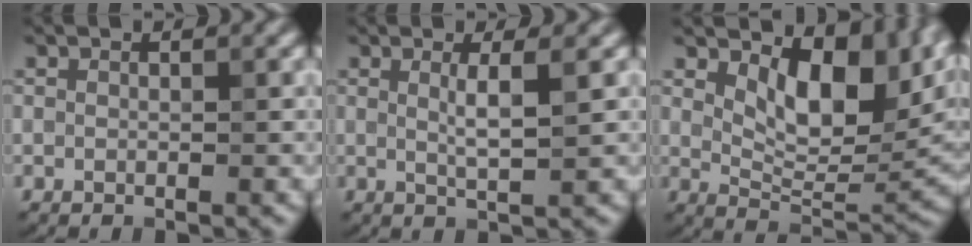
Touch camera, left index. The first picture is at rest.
{"total": 2.5, "force": [0.6, 0.5, 2.3], "torque": [-0.036, -0.003, 0.007]}
{"total": 10.3, "force": [3.8, 5.1, 8.2], "torque": [-0.116, -0.010, 0.069]}